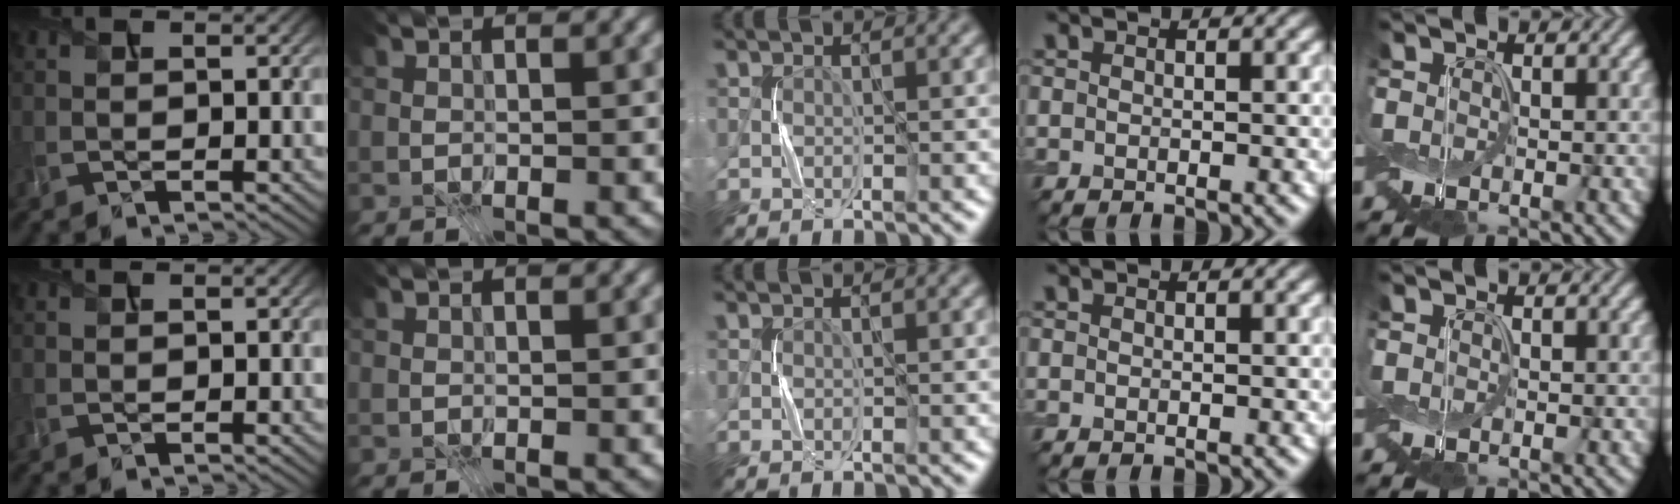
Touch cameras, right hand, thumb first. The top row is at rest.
{}